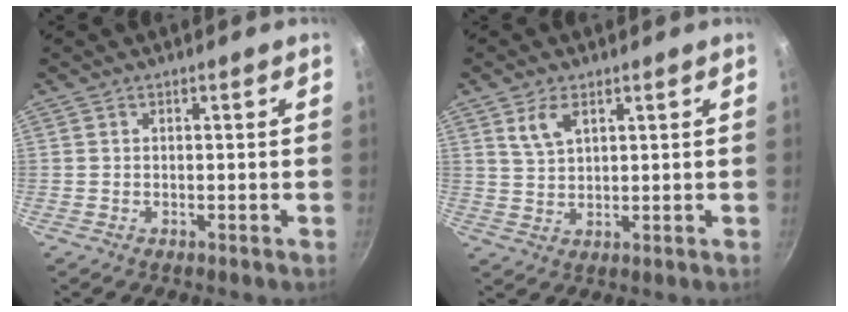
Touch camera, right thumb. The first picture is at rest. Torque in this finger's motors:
{"motor_torque": [-0.90, 0.94, 0.10, 0.01, 0.04]}